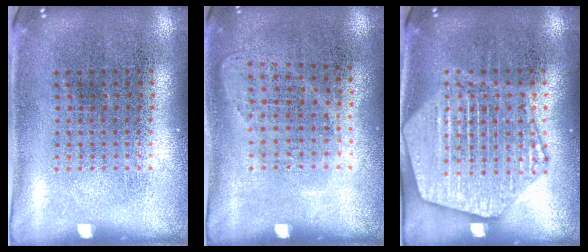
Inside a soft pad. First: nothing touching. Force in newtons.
{"total": 1.0, "press": 0.9, "slide": 0.5}
{"total": 4.0, "press": 3.9, "slide": 0.5}